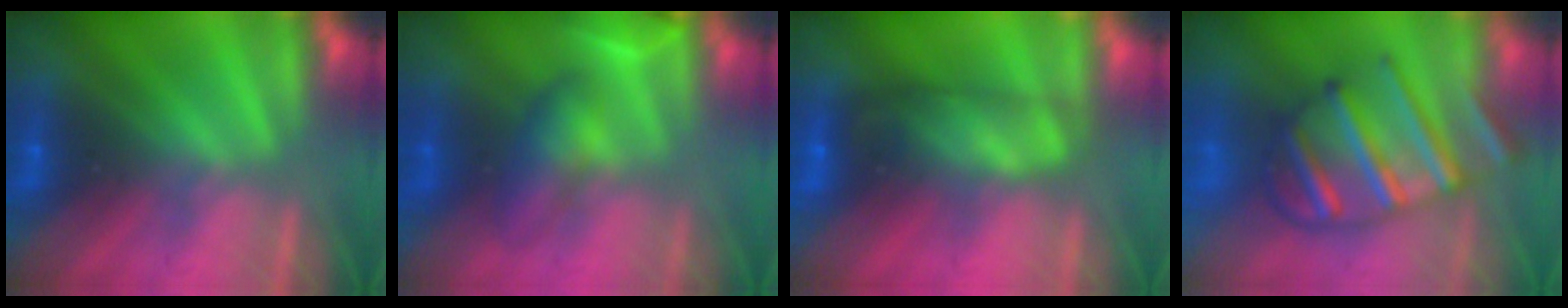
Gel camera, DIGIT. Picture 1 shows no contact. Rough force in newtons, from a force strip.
{"total": 4.7}
{"total": 6.9}
{"total": 7.5}